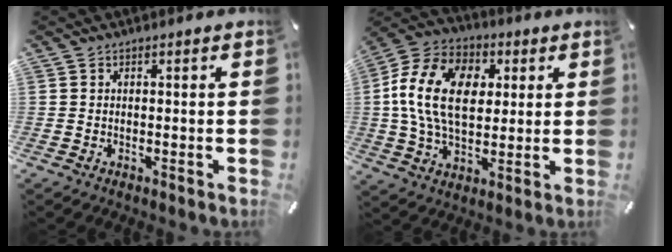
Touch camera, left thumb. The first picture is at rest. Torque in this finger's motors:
{"motor_torque": [0.55, 1.40, 2.22, -0.55, 0.31]}